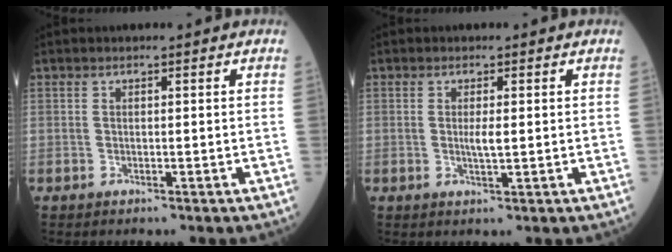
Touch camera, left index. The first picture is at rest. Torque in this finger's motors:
{"motor_torque": [0.36, 0.02, 0.05, 0.02]}